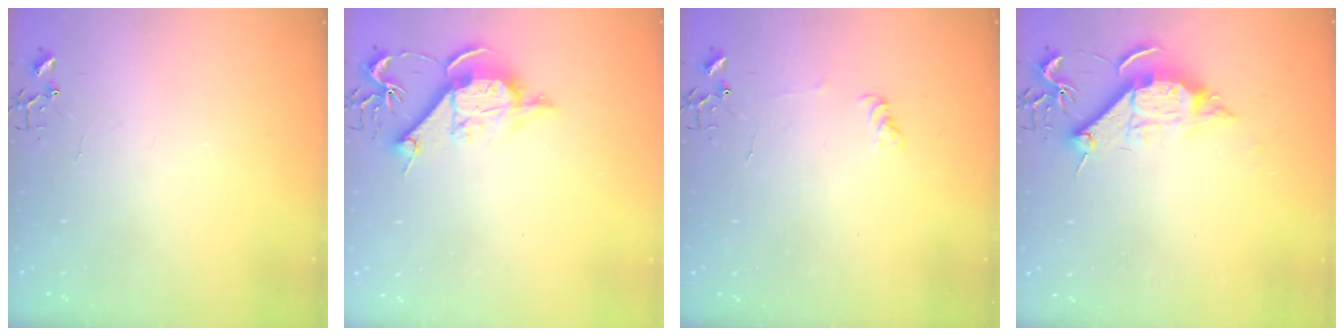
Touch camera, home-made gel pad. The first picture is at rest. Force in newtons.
{"total": 10.2, "press": 10.2, "slide": 0.5}
{"total": 5.5, "press": 5.5, "slide": 0.7}
{"total": 10.5, "press": 10.5, "slide": 0.4}